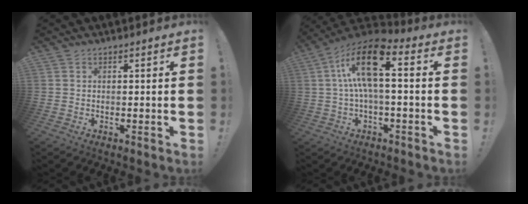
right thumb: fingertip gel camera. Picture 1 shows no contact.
{"total": 15.3, "force": [3.1, 6.0, 13.8], "torque": [-0.251, 0.000, 0.049]}